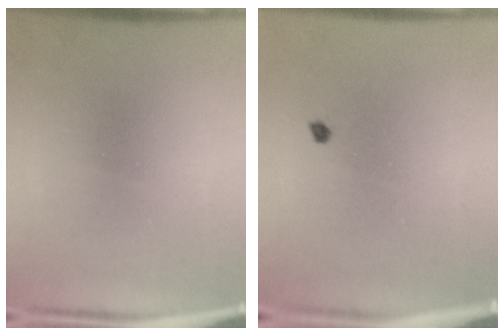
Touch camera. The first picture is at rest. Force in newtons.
{"total": 0.6}